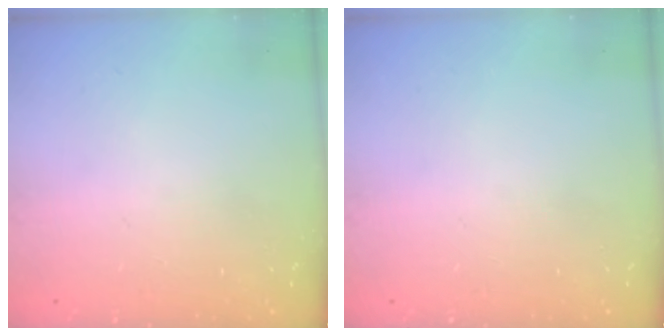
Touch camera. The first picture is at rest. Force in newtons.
{"total": 0.0}